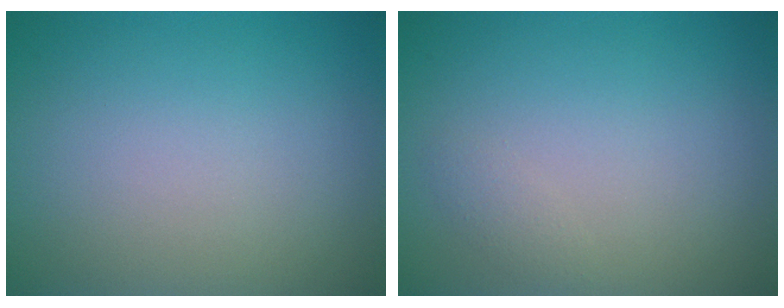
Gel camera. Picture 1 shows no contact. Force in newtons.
{"total": 0.7, "press": 0.7, "slide": 0.0}